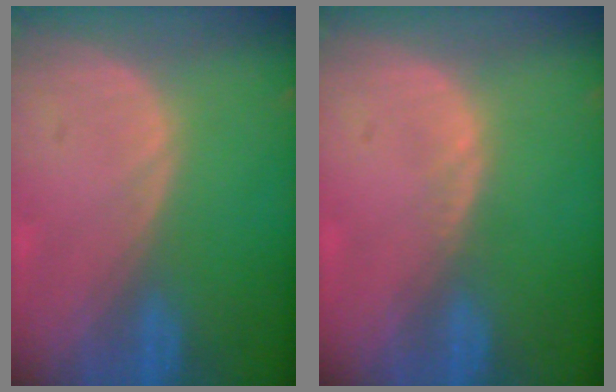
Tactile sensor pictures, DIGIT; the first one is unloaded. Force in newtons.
{"total": 0.7, "press": 0.6, "slide": 0.3}